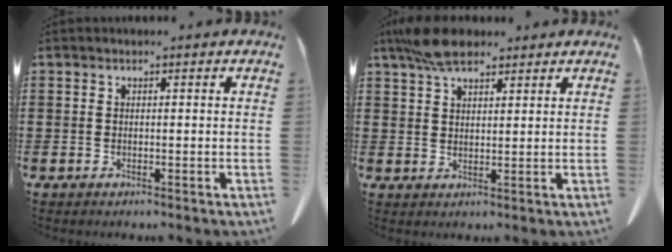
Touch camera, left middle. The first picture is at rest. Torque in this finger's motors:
{"motor_torque": [1.17, 0.97, 0.18, 0.07]}